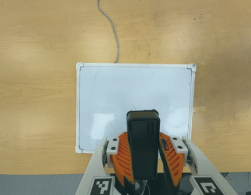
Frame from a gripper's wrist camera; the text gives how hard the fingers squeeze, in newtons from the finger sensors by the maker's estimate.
{"total": 5.6, "left": 5.1, "right": 6.0}